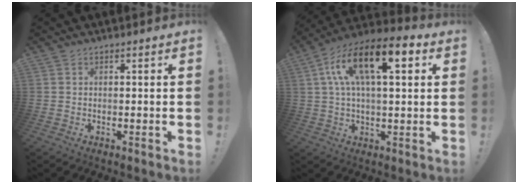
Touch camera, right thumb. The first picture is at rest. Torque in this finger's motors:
{"motor_torque": [2.50, 2.50, 0.39, 0.16, 0.14]}